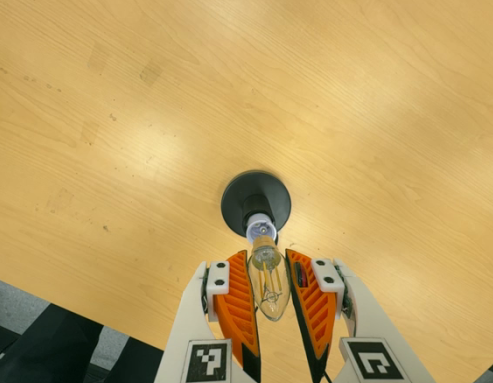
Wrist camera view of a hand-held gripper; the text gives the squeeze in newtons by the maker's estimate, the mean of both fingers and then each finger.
{"total": 13.6, "left": 14.2, "right": 13.0}